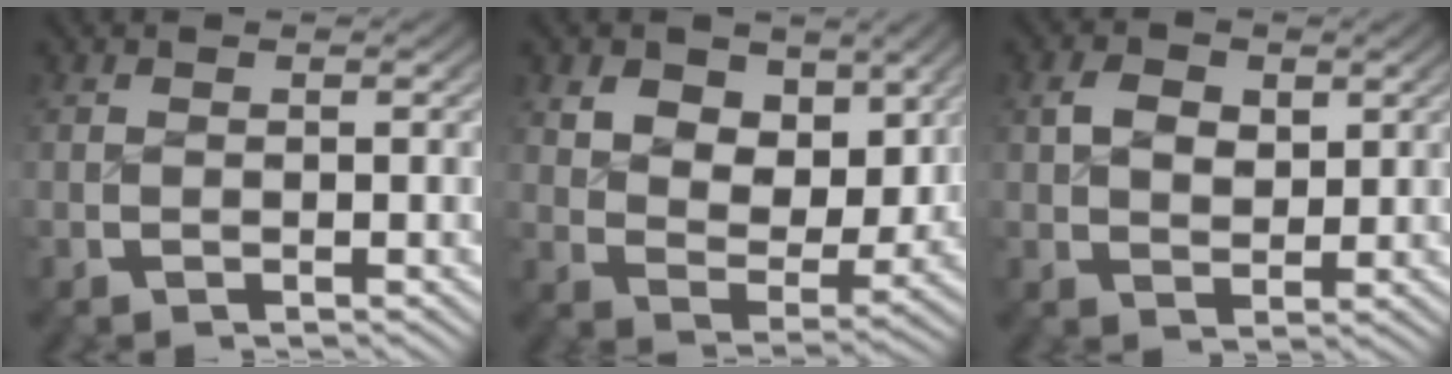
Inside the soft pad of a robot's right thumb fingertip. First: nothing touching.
{"total": 6.6, "force": [1.6, 4.7, 4.4], "torque": [-0.088, -0.036, 0.040]}
{"total": 2.8, "force": [1.0, 2.0, 1.6], "torque": [-0.024, -0.009, 0.026]}